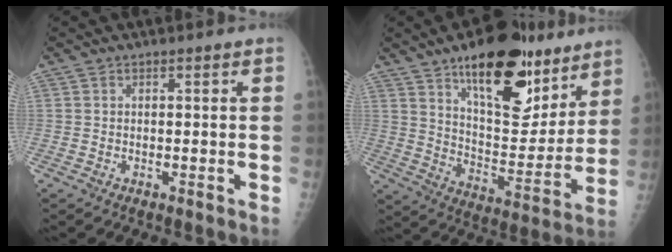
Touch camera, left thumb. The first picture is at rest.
{"total": 23.2, "force": [14.3, 10.1, 15.2], "torque": [-0.171, -0.069, 0.224]}